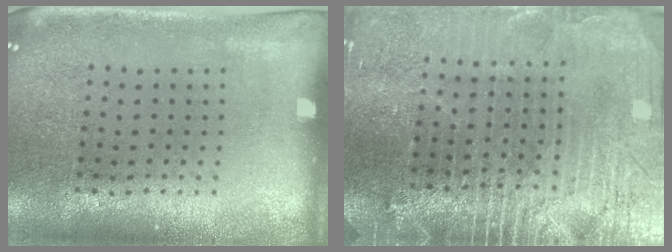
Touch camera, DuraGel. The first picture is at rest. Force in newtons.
{"total": 3.7, "press": 3.5, "slide": 1.4}